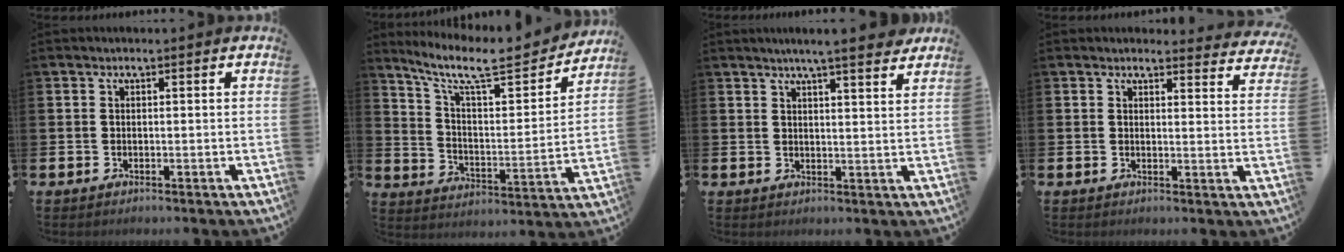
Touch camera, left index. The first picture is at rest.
{"total": 9.9, "force": [8.4, 2.2, 4.7], "torque": [-0.116, -0.060, 0.139]}
{"total": 5.5, "force": [5.1, -0.3, 2.1], "torque": [-0.032, -0.027, 0.084]}
{"total": 2.8, "force": [2.8, 0.4, 0.1], "torque": [0.001, -0.018, 0.048]}